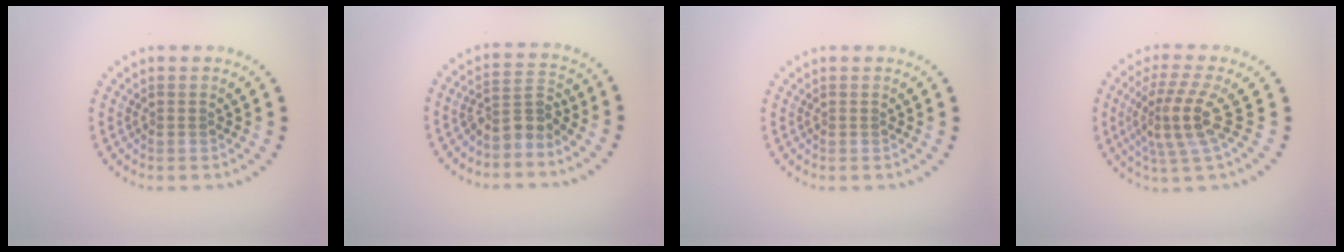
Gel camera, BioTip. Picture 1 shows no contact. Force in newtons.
{"total": 2.7, "press": 2.0, "slide": 1.8}
{"total": 0.0}
{"total": 4.2, "press": 3.2, "slide": 2.7}